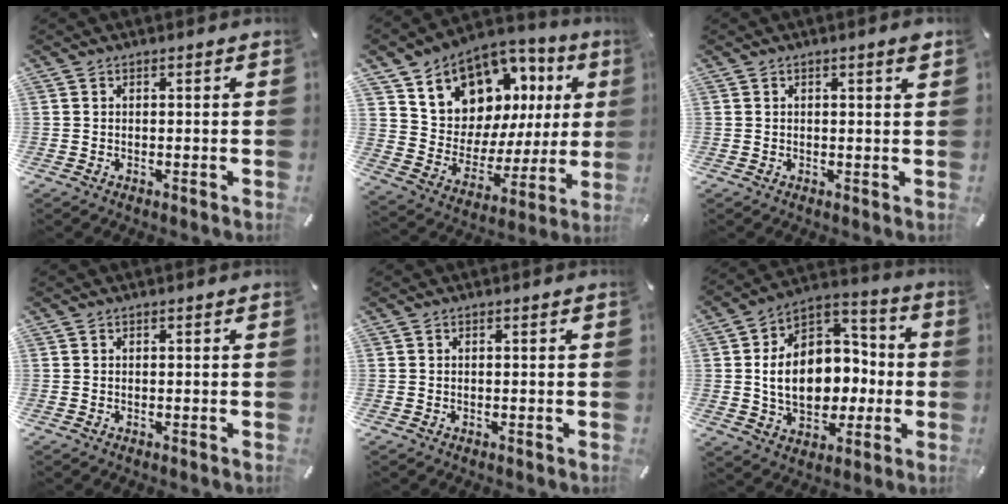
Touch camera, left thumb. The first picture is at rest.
{"total": 11.6, "force": [8.3, 7.9, 2.1], "torque": [-0.048, -0.089, 0.153]}
{"total": 1.6, "force": [0.8, 0.3, 1.4], "torque": [-0.020, -0.001, 0.011]}
{"total": 0.0}
{"total": 0.0}
{"total": 16.1, "force": [-1.5, 12.5, 10.1], "torque": [-0.189, 0.007, -0.023]}